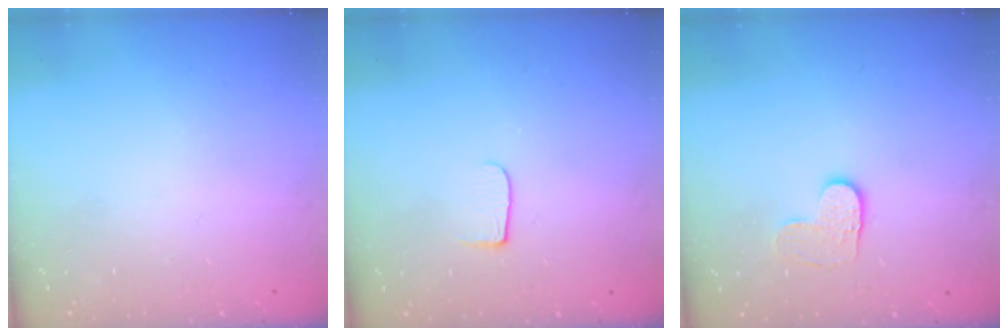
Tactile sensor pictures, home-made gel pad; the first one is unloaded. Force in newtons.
{"total": 6.5, "press": 6.5, "slide": 0.7}
{"total": 4.3, "press": 4.3, "slide": 0.5}